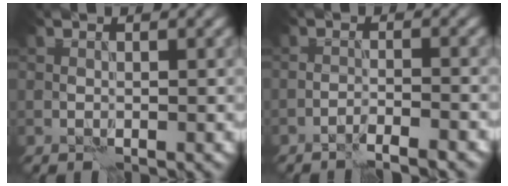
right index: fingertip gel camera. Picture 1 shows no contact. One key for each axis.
{"total": 2.5, "fx": -2.3, "fy": -0.4, "fz": 1.0, "tx": -0.018, "ty": 0.007, "tz": -0.043}